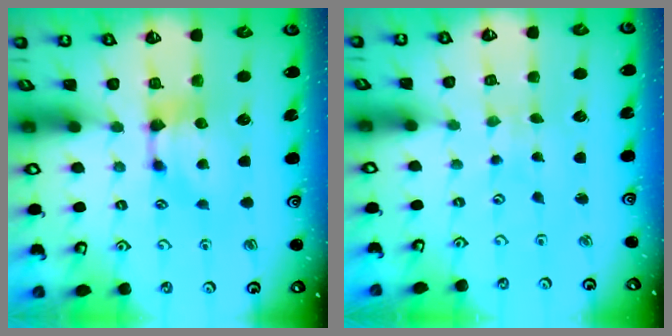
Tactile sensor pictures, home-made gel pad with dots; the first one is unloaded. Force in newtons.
{"total": 5.7, "press": 5.7, "slide": 0.2}